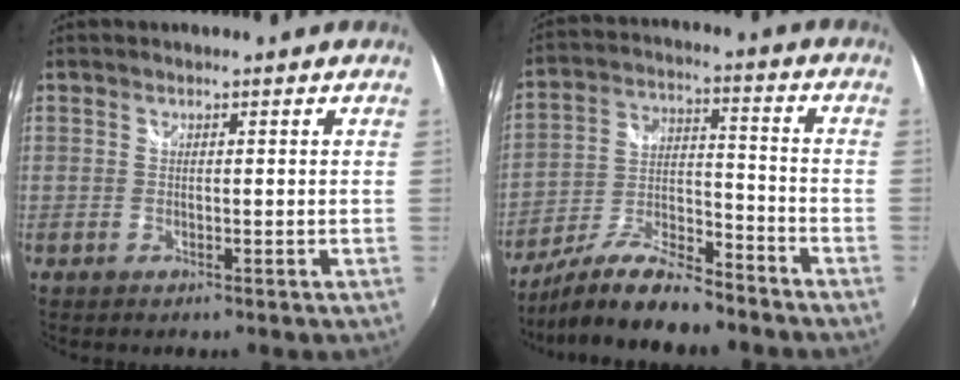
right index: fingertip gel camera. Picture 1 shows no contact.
{"total": 14.4, "force": [-11.9, 3.3, 7.4], "torque": [-0.156, -0.007, -0.214]}